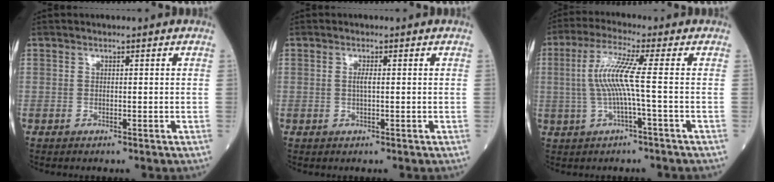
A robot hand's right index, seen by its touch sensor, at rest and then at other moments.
{"total": 1.1, "force": [0.1, 0.1, 1.1], "torque": [-0.025, 0.000, -0.001]}
{"total": 7.1, "force": [-0.1, -0.6, 7.0], "torque": [-0.152, 0.015, -0.004]}